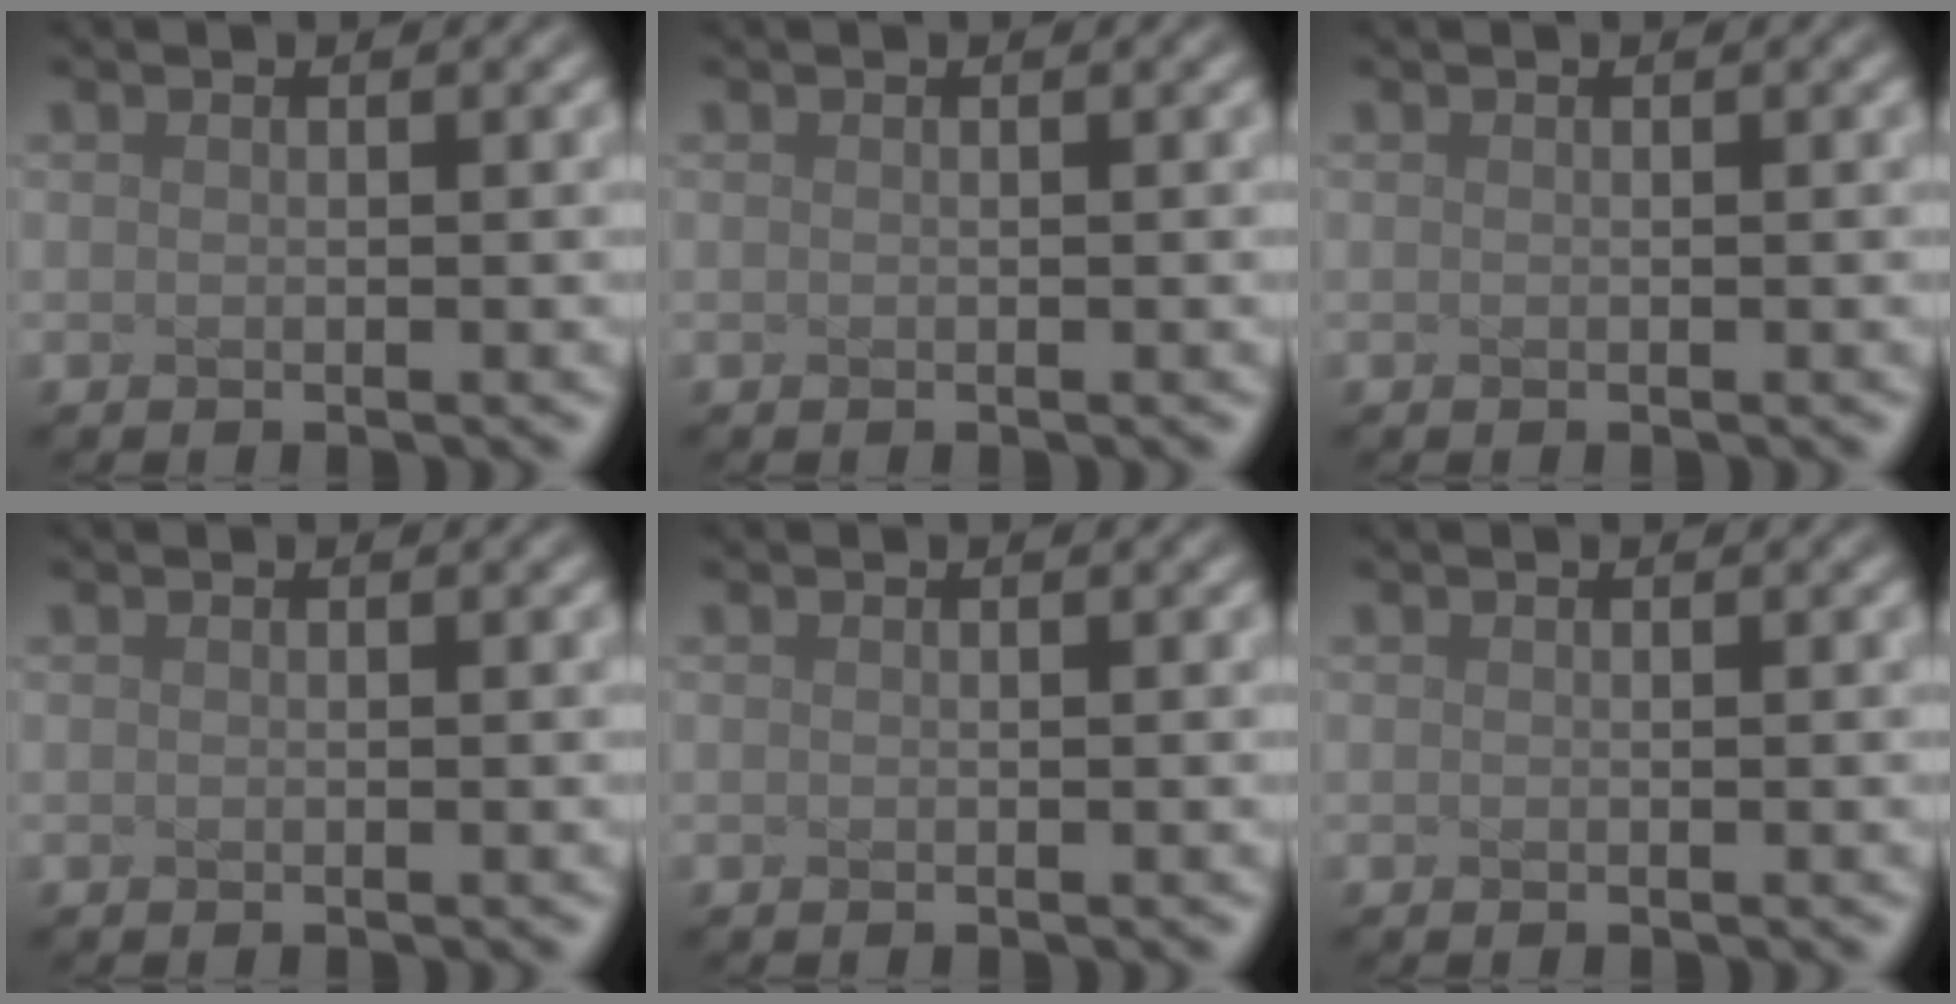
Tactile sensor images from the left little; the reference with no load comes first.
{"total": 0.0}
{"total": 0.0}
{"total": 0.0}
{"total": 0.0}
{"total": 0.0}